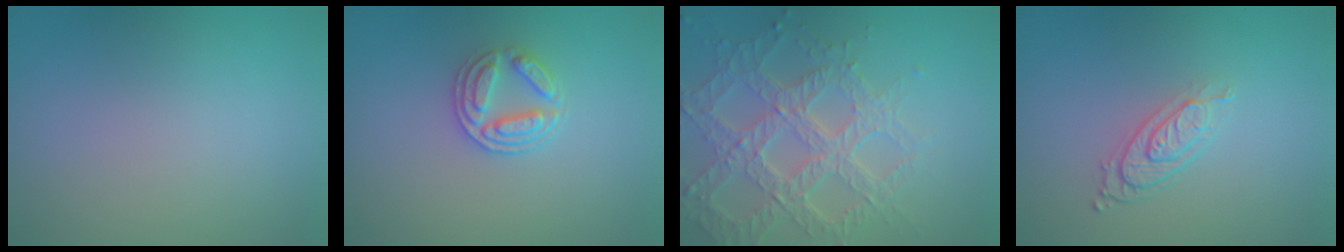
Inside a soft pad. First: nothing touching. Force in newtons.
{"total": 3.0, "press": 2.7, "slide": 1.2}
{"total": 6.9, "press": 5.2, "slide": 4.5}
{"total": 3.2, "press": 2.3, "slide": 2.3}